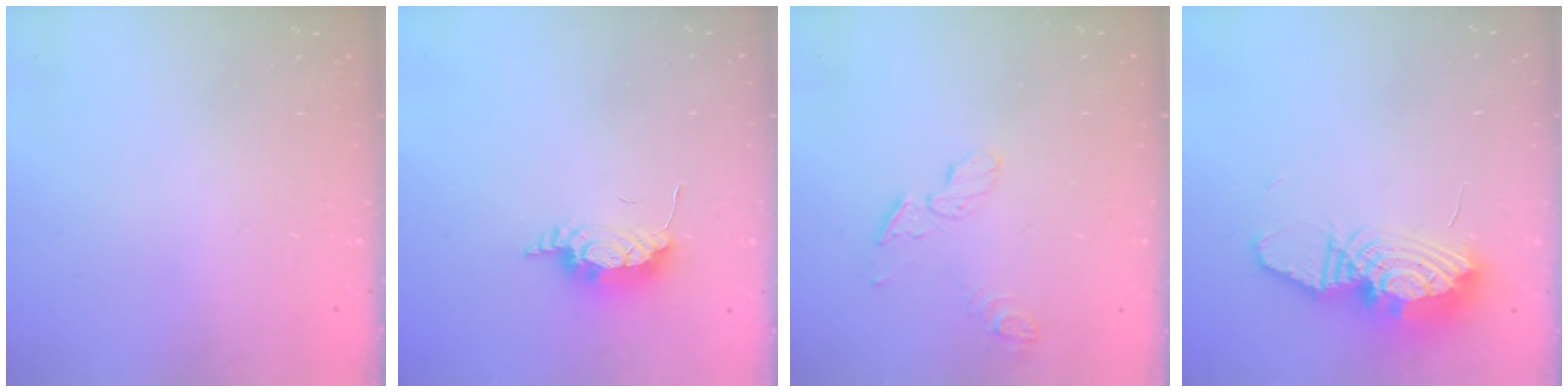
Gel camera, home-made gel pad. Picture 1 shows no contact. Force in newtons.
{"total": 10.4, "press": 8.5, "slide": 6.0}
{"total": 5.5, "press": 5.5, "slide": 0.3}
{"total": 13.9, "press": 13.8, "slide": 1.2}